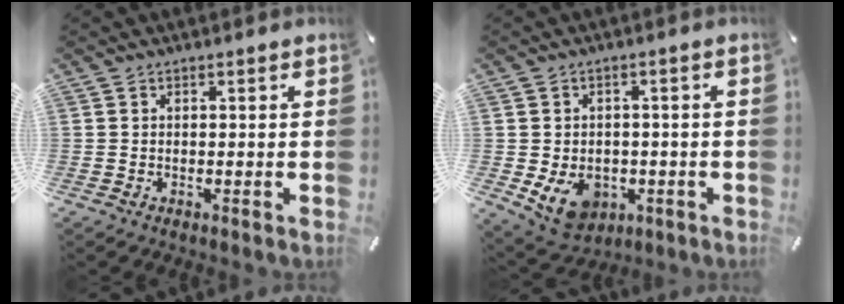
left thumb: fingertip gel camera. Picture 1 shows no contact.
{"total": 9.2, "force": [-2.8, 7.2, 5.0], "torque": [-0.097, 0.008, -0.051]}